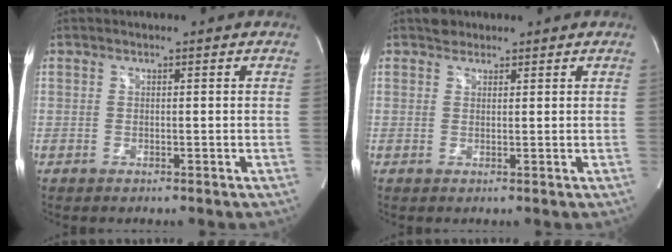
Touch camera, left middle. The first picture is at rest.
{"total": 1.8, "force": [1.4, 1.1, 0.2], "torque": [-0.002, 0.009, 0.020]}